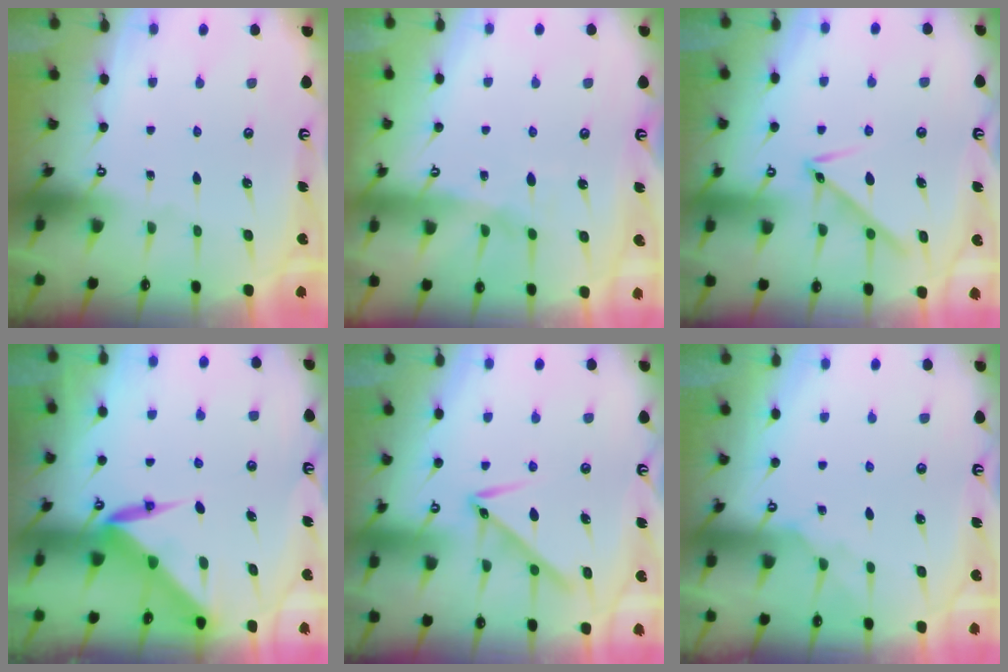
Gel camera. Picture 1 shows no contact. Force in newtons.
{"total": 7.1, "press": 7.1, "slide": 0.8}
{"total": 9.2, "press": 9.2, "slide": 0.6}
{"total": 5.9, "press": 5.9, "slide": 0.4}
{"total": 9.9, "press": 9.9, "slide": 0.5}
{"total": 3.8, "press": 3.7, "slide": 0.5}